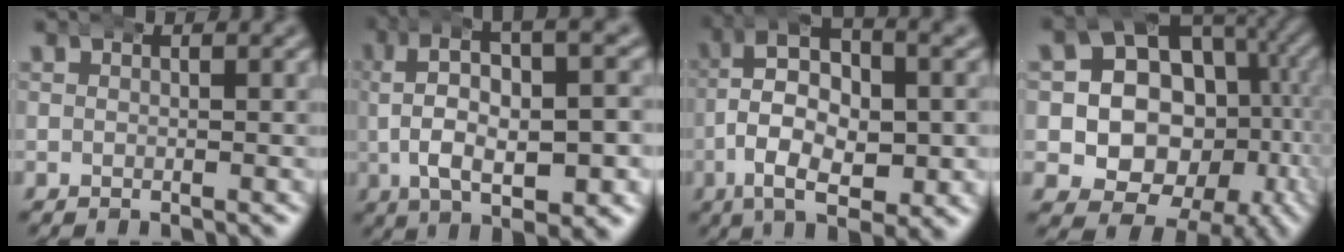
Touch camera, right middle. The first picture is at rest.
{"total": 8.2, "force": [1.4, 3.4, 7.4], "torque": [-0.115, 0.009, 0.020]}
{"total": 9.7, "force": [1.3, 5.4, 7.9], "torque": [-0.128, -0.007, 0.018]}
{"total": 15.2, "force": [-3.3, 12.9, 7.4], "torque": [-0.162, -0.073, -0.046]}